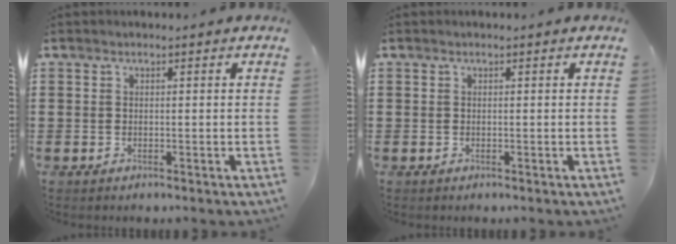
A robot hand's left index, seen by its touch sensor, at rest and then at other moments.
{"total": 0.0}